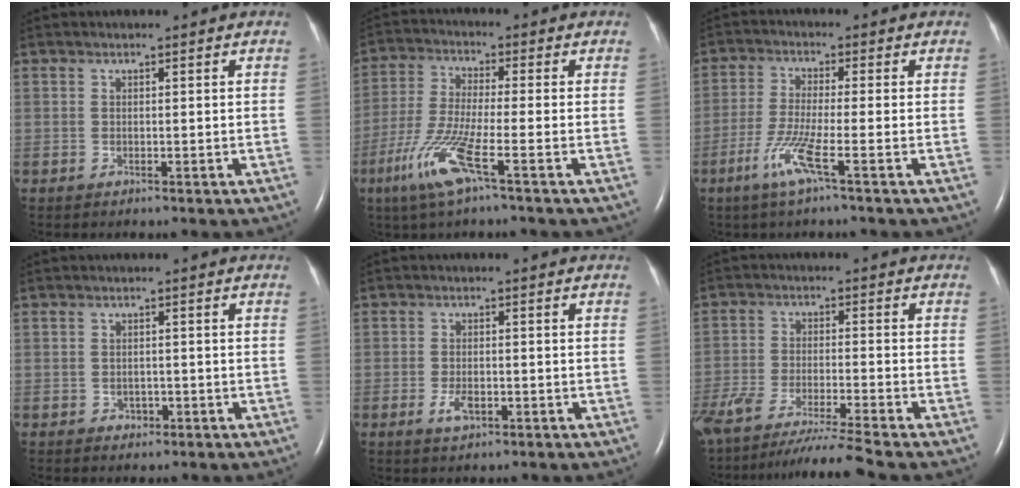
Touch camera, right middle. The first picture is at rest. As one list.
[{"total": 9.2, "force": [-4.4, 0.1, 8.0], "torque": [-0.175, -0.020, -0.092]}, {"total": 6.0, "force": [-3.0, -0.5, 5.2], "torque": [-0.114, -0.015, -0.064]}, {"total": 1.4, "force": [-0.7, 1.1, 0.4], "torque": [-0.006, 0.004, -0.008]}, {"total": 2.8, "force": [-1.3, 1.3, 2.2], "torque": [-0.049, 0.000, -0.021]}, {"total": 13.3, "force": [-11.7, -1.9, 6.0], "torque": [-0.092, -0.038, -0.196]}]